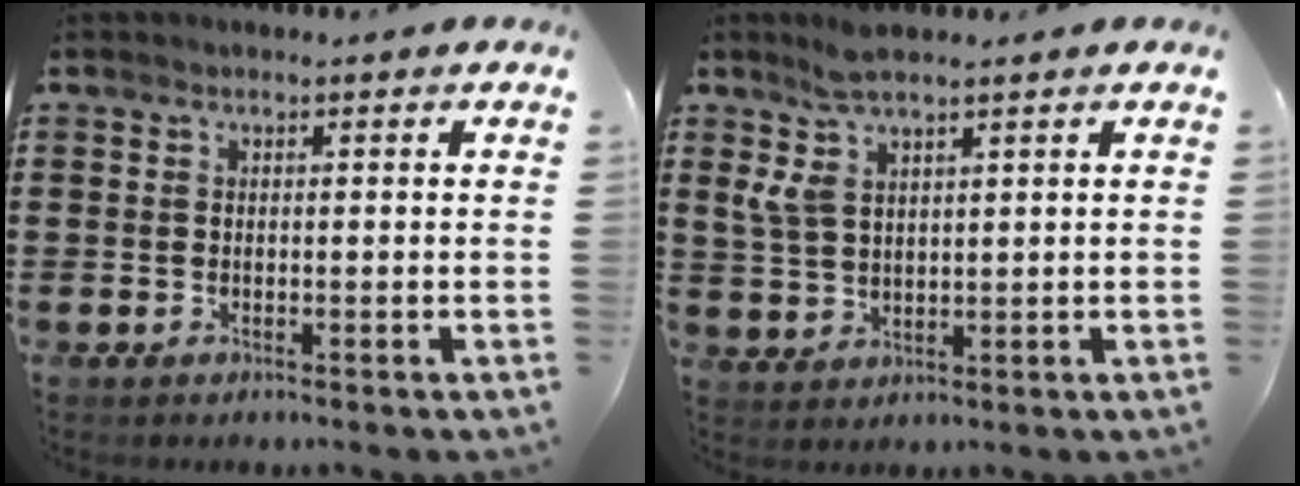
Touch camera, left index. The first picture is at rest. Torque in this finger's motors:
{"motor_torque": [1.10, -1.04, 0.21, 0.06]}